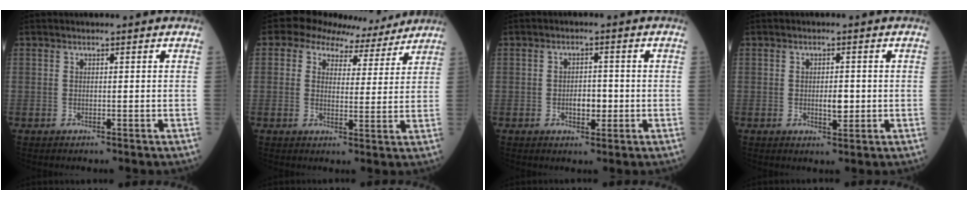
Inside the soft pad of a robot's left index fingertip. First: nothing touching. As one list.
[{"total": 7.7, "force": [6.6, 3.7, 1.1], "torque": [-0.017, 0.015, 0.079]}, {"total": 3.1, "force": [-0.7, 1.6, 2.6], "torque": [-0.042, 0.003, -0.009]}, {"total": 2.6, "force": [-0.2, 1.1, 2.4], "torque": [-0.041, -0.001, 0.000]}]